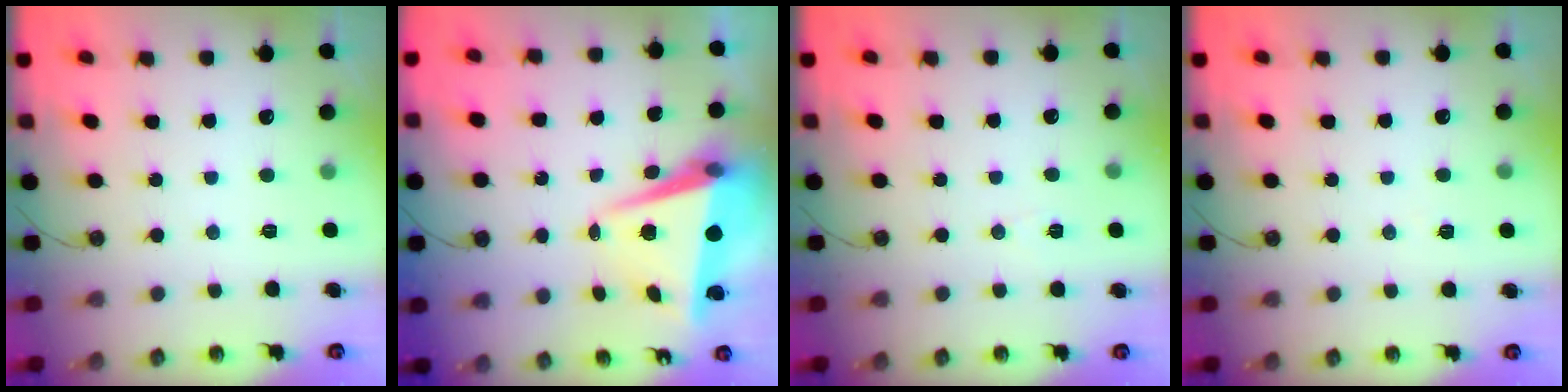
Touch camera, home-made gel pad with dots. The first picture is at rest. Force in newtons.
{"total": 8.1, "press": 7.9, "slide": 1.8}
{"total": 3.6, "press": 2.7, "slide": 2.4}
{"total": 4.5, "press": 1.6, "slide": 4.2}